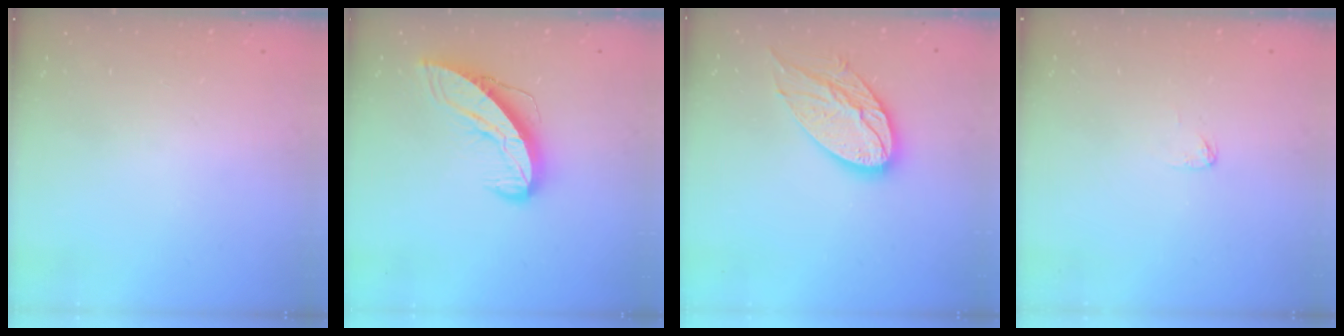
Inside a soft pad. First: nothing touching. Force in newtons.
{"total": 11.2, "press": 11.1, "slide": 1.0}
{"total": 15.3, "press": 15.3, "slide": 1.1}
{"total": 2.9, "press": 2.9, "slide": 0.1}